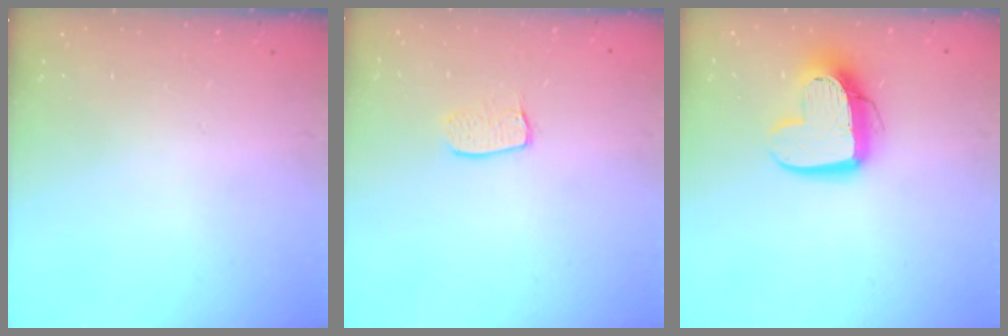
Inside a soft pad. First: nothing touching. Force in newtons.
{"total": 6.4, "press": 6.4, "slide": 0.1}
{"total": 13.8, "press": 13.8, "slide": 1.2}